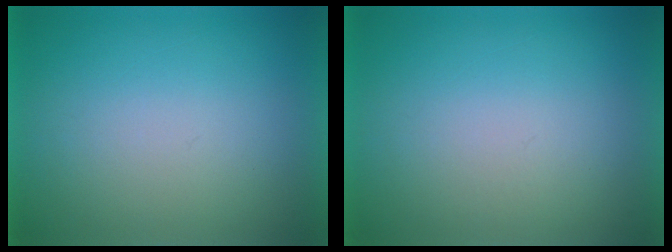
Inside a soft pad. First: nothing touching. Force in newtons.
{"total": 1.2}